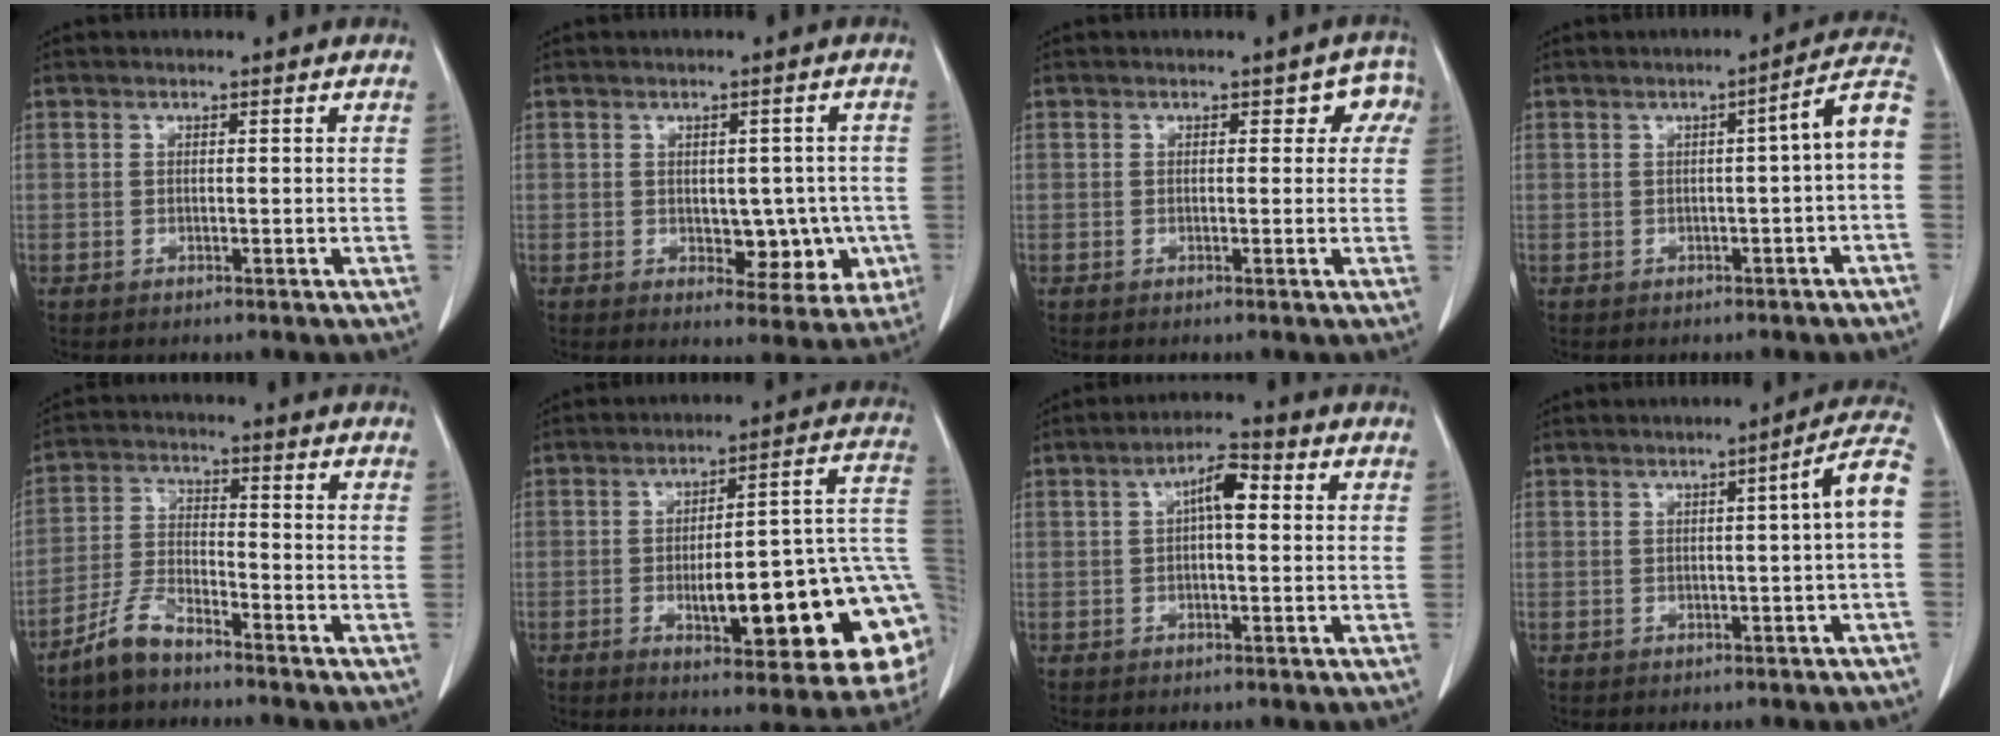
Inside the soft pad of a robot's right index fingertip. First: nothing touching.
{"total": 7.2, "force": [-1.1, 4.3, 5.7], "torque": [-0.050, 0.012, -0.003]}
{"total": 2.9, "force": [1.0, 2.2, 1.7], "torque": [0.007, 0.015, 0.002]}
{"total": 6.1, "force": [-1.0, 0.1, 6.0], "torque": [-0.069, 0.017, -0.017]}
{"total": 5.7, "force": [-4.9, 1.4, 2.7], "torque": [-0.068, -0.010, -0.100]}
{"total": 21.7, "force": [-4.6, 4.3, 20.8], "torque": [-0.192, 0.024, -0.051]}
{"total": 4.9, "force": [0.9, 1.4, 4.6], "torque": [-0.080, 0.018, 0.011]}
{"total": 5.6, "force": [-0.2, -0.6, 5.6], "torque": [-0.065, 0.011, -0.003]}